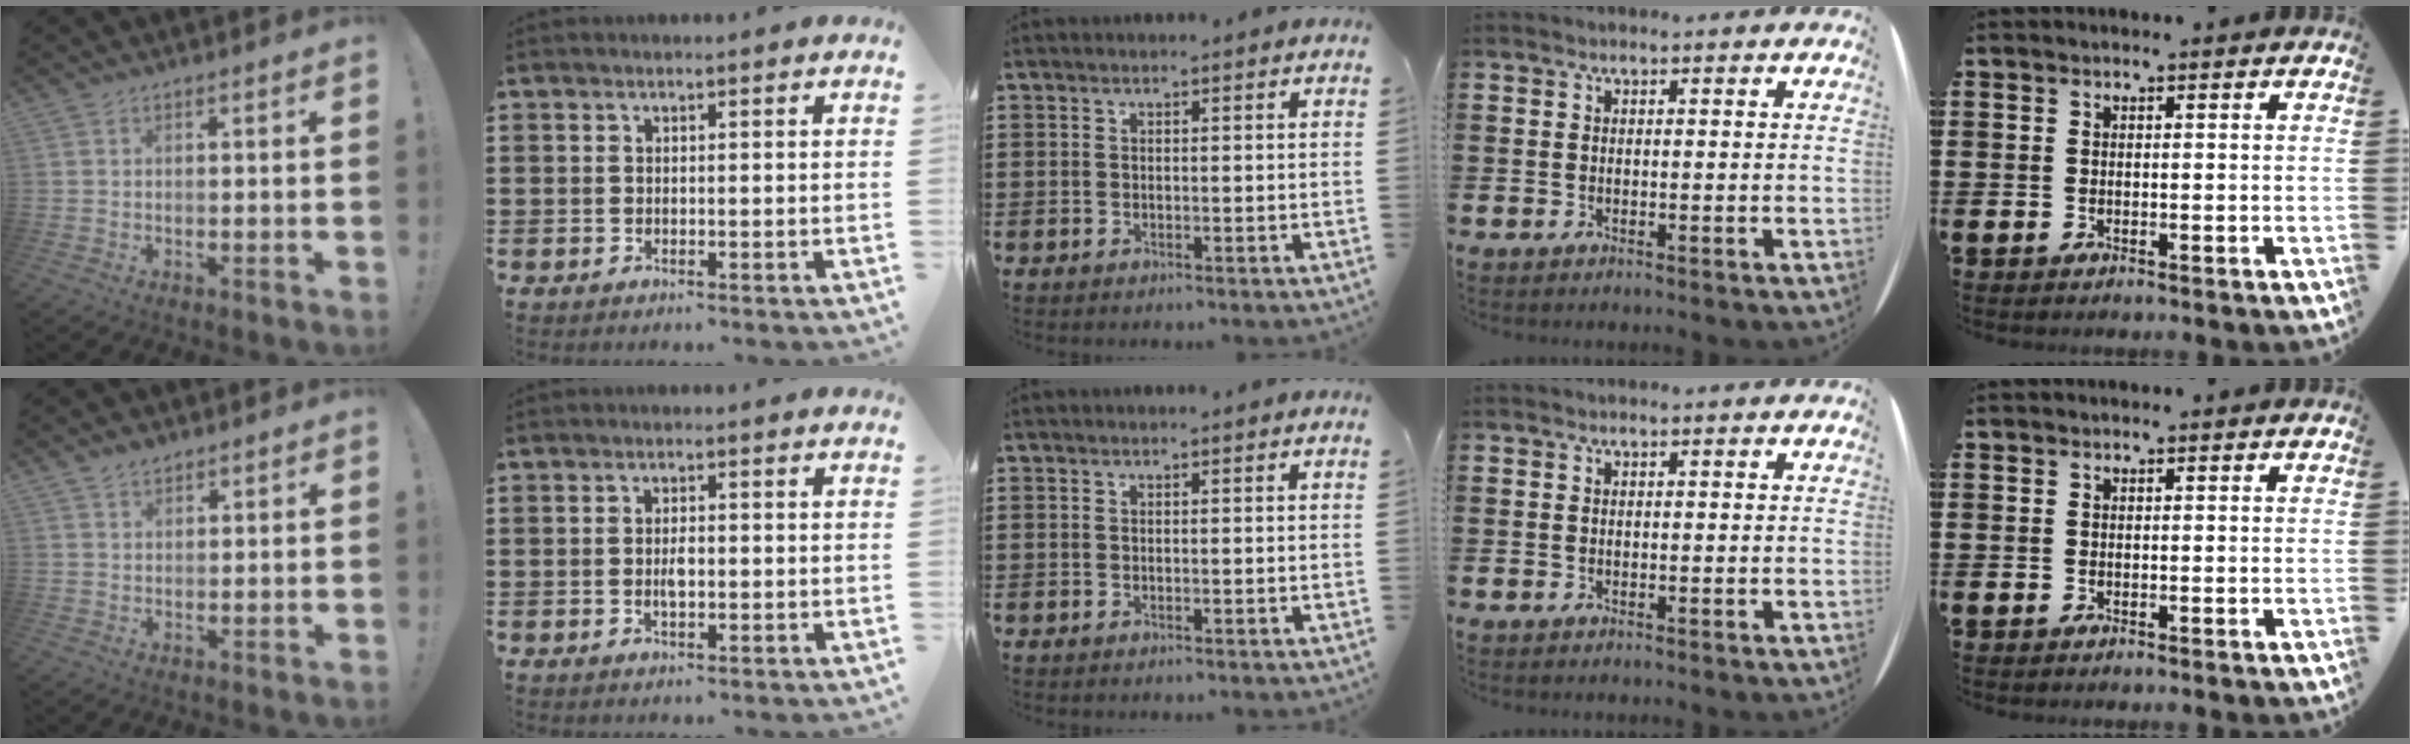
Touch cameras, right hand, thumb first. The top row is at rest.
{"thumb": {"total": 2.4, "force": [2.0, 1.2, 0.6], "torque": [-0.004, -0.013, 0.035]}, "index": {"total": 2.3, "force": [-0.2, 1.0, 2.1], "torque": [-0.040, 0.001, -0.004]}}